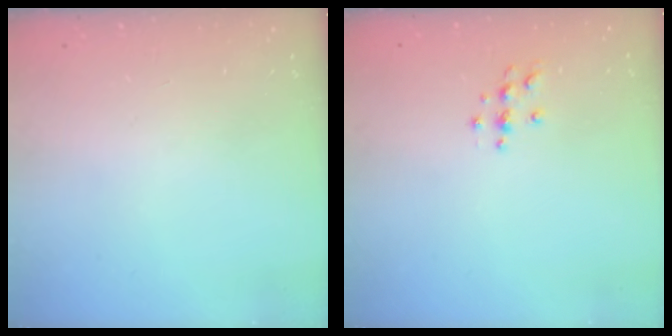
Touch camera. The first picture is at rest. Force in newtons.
{"total": 3.7, "press": 3.6, "slide": 0.5}